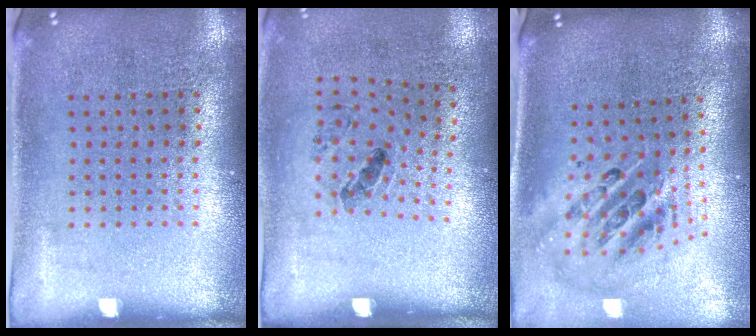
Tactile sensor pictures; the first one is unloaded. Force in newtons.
{"total": 1.2, "press": 0.7, "slide": 1.0}
{"total": 2.5, "press": 1.7, "slide": 1.9}